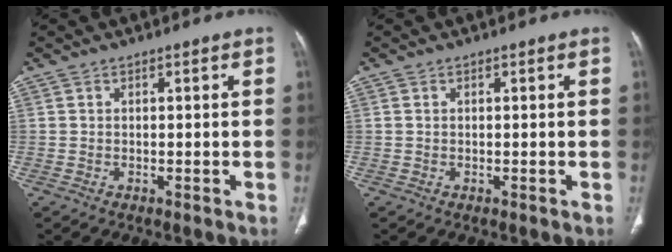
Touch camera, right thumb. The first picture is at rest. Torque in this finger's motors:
{"motor_torque": [-0.52, 0.30, -0.43, 0.16, -0.05]}